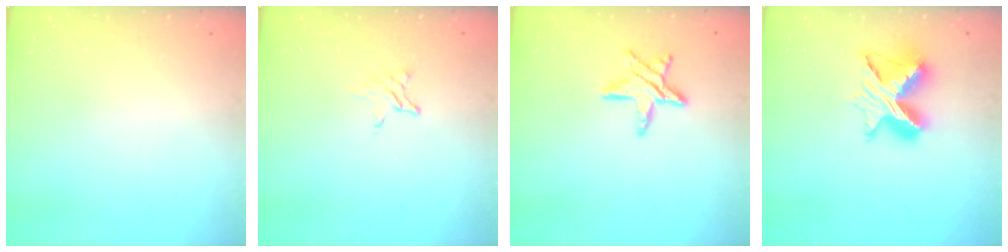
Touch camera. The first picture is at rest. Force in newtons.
{"total": 2.3, "press": 2.3, "slide": 0.2}
{"total": 10.2, "press": 10.2, "slide": 0.9}
{"total": 10.9, "press": 10.8, "slide": 1.0}